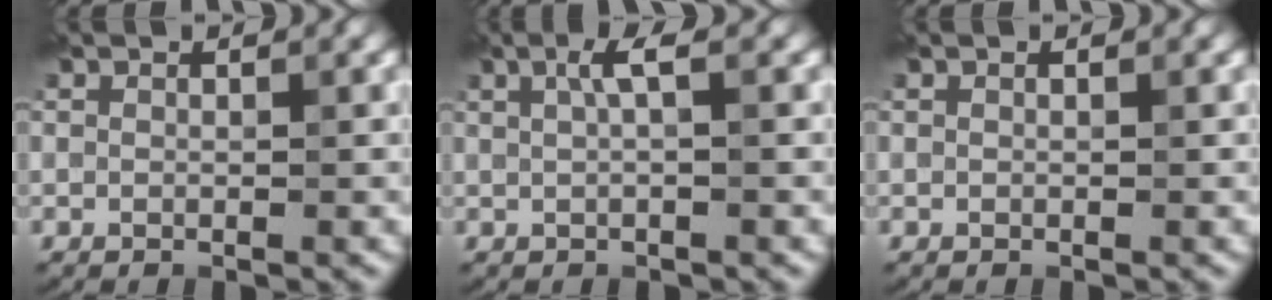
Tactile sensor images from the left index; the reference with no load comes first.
{"total": 2.0, "force": [0.6, 0.3, 1.9], "torque": [-0.035, 0.007, 0.009]}
{"total": 0.0}